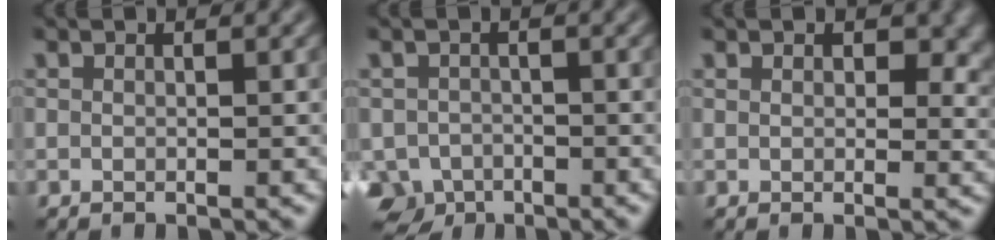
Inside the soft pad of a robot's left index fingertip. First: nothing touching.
{"total": 4.6, "force": [-3.0, 3.2, 1.3], "torque": [-0.017, -0.010, -0.056]}
{"total": 3.2, "force": [1.2, 2.1, 2.0], "torque": [-0.026, -0.006, 0.018]}